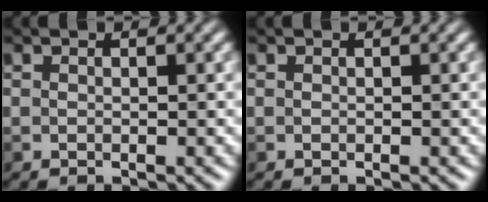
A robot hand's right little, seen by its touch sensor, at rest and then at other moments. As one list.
[{"total": 0.0}]